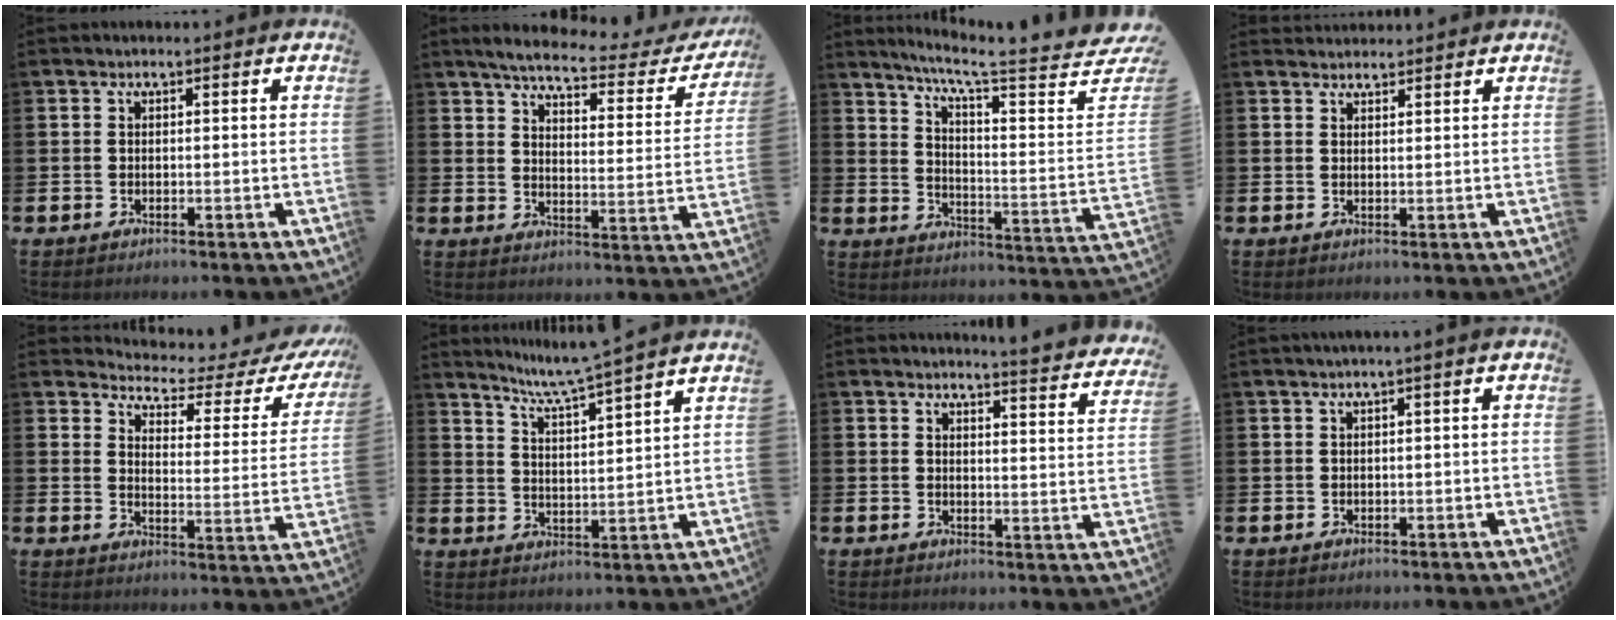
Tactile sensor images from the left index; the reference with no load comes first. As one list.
[{"total": 5.4, "force": [4.6, 0.9, 2.6], "torque": [-0.065, -0.034, 0.070]}, {"total": 5.3, "force": [4.5, -0.2, 2.8], "torque": [-0.058, -0.067, 0.061]}, {"total": 2.1, "force": [2.0, 0.5, -0.1], "torque": [0.010, -0.010, 0.035]}, {"total": 3.1, "force": [2.8, 1.0, 1.0], "torque": [-0.032, -0.034, 0.034]}, {"total": 5.6, "force": [5.3, -1.1, 1.6], "torque": [-0.056, -0.036, 0.089]}, {"total": 4.7, "force": [4.6, -0.4, 0.5], "torque": [-0.005, -0.036, 0.078]}, {"total": 0.8, "force": [-0.1, 0.0, 0.8], "torque": [-0.017, 0.001, -0.002]}]